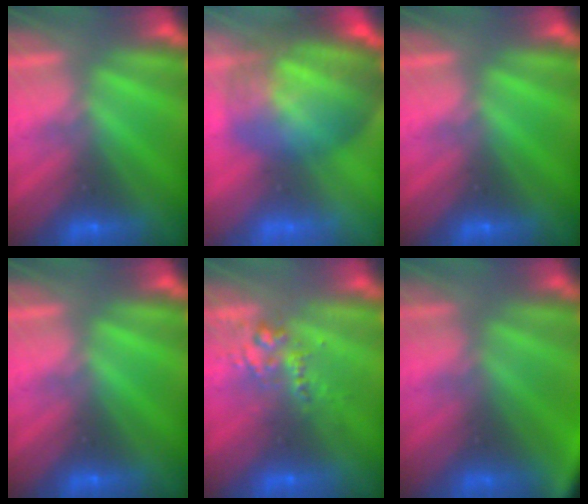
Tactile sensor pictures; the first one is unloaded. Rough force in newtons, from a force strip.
{"total": 10.2}
{"total": 0.0}
{"total": 0.0}
{"total": 2.7}
{"total": 7.5}